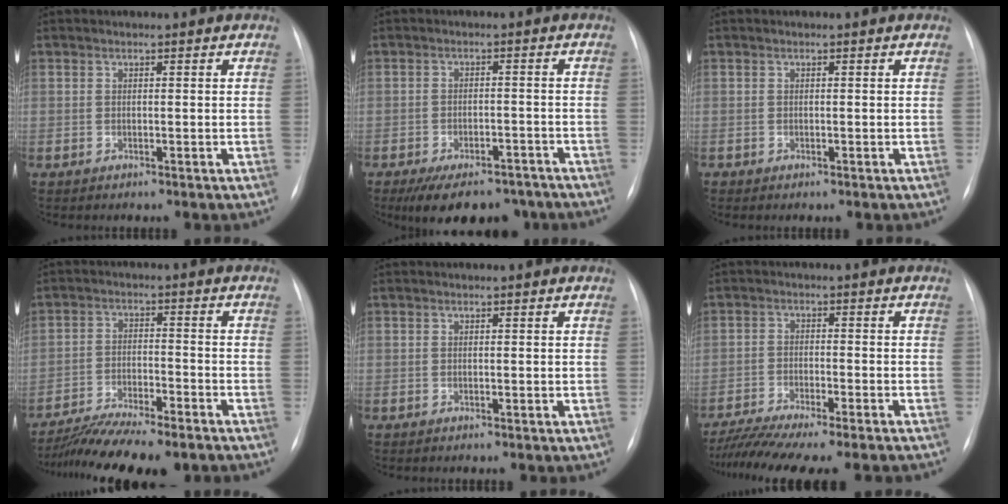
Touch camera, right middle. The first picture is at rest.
{"total": 11.6, "force": [-9.0, 5.0, 5.2], "torque": [-0.080, -0.001, -0.123]}
{"total": 0.0}
{"total": 13.0, "force": [-11.0, 1.9, 6.8], "torque": [-0.116, -0.012, -0.171]}
{"total": 0.0}
{"total": 13.3, "force": [-11.7, 0.3, 6.3], "torque": [-0.092, -0.017, -0.175]}